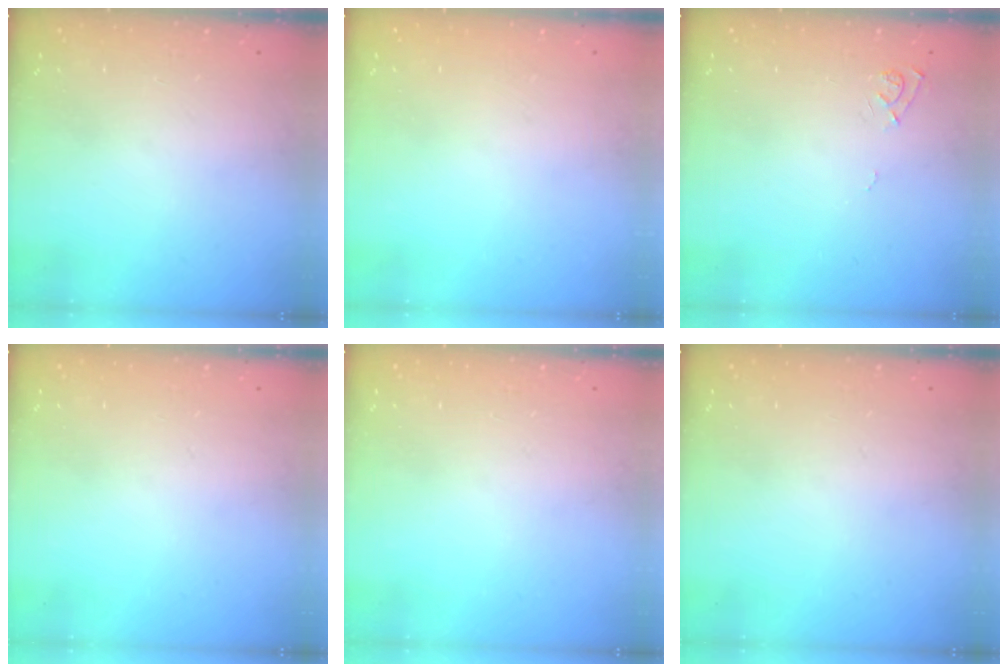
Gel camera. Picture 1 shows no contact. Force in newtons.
{"total": 0.0}
{"total": 6.8, "press": 6.8, "slide": 0.6}
{"total": 0.0}
{"total": 0.0}
{"total": 0.0}